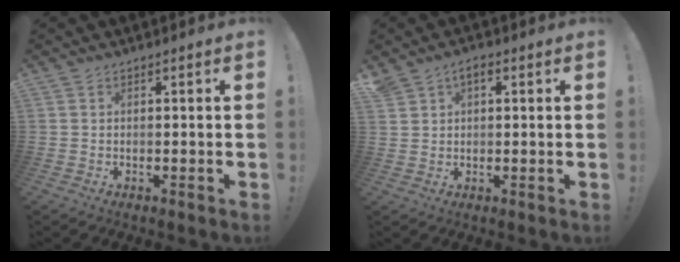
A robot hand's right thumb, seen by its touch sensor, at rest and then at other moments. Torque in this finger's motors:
{"motor_torque": [0.01, 0.03, 0.35, 0.23, 0.06]}